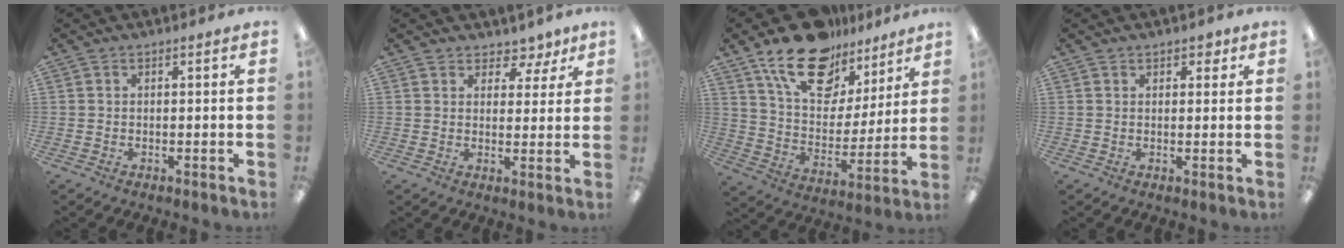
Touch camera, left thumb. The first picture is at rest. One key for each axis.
{"total": 5.1, "fx": 3.9, "fy": 3.1, "fz": 1.1, "tx": -0.007, "ty": -0.025, "tz": 0.067}
{"total": 18.8, "fx": 13.5, "fy": 10.0, "fz": 8.5, "tx": -0.148, "ty": -0.082, "tz": 0.239}
{"total": 2.4, "fx": 1.6, "fy": 1.4, "fz": 1.1, "tx": -0.007, "ty": -0.004, "tz": 0.025}